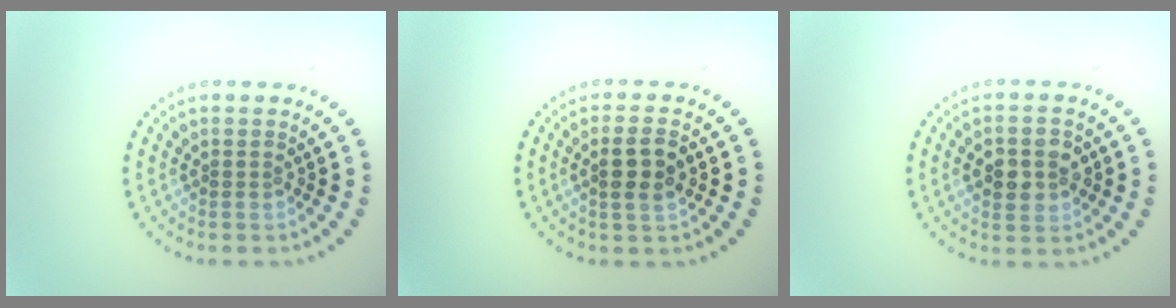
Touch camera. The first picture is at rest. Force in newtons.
{"total": 2.6, "press": 2.5, "slide": 0.6}
{"total": 3.8, "press": 3.7, "slide": 0.2}